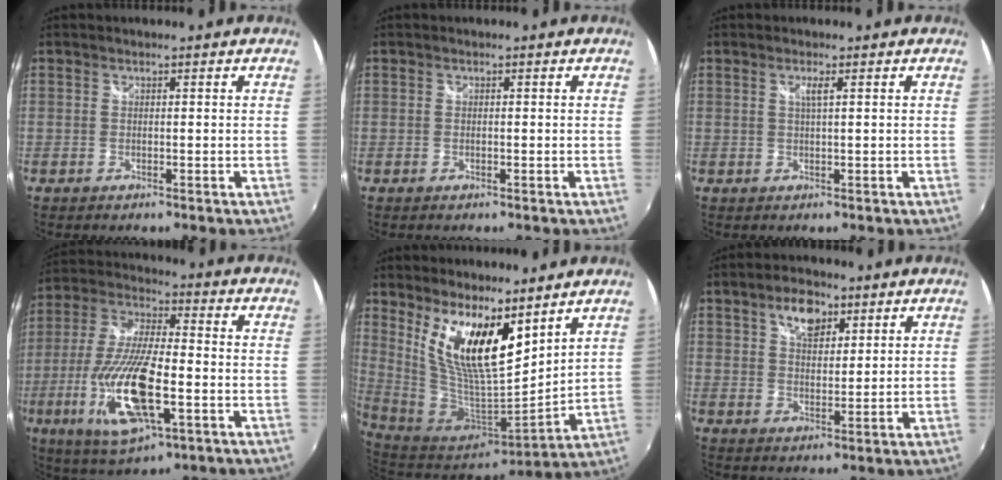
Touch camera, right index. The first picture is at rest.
{"total": 0.0}
{"total": 1.4, "force": [0.5, -0.2, 1.3], "torque": [-0.024, -0.001, 0.007]}
{"total": 18.9, "force": [-5.8, 5.7, 17.1], "torque": [-0.356, -0.024, -0.106]}
{"total": 14.9, "force": [8.1, 4.7, 11.5], "torque": [-0.203, -0.007, 0.159]}
{"total": 6.5, "force": [3.6, 3.6, 4.1], "torque": [-0.065, 0.013, 0.062]}